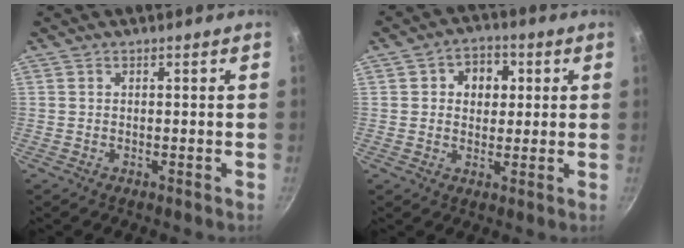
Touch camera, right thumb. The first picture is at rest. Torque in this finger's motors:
{"motor_torque": [-0.87, 0.73, -0.09, 0.14, 0.02]}